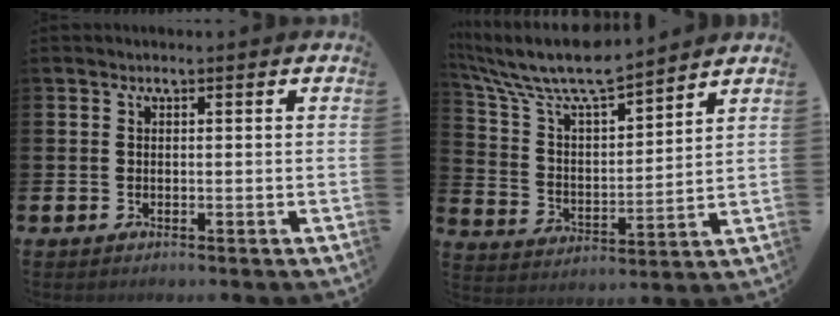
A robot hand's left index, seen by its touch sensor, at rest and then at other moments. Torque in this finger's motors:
{"motor_torque": [0.43, -0.38, 1.05, 0.21]}